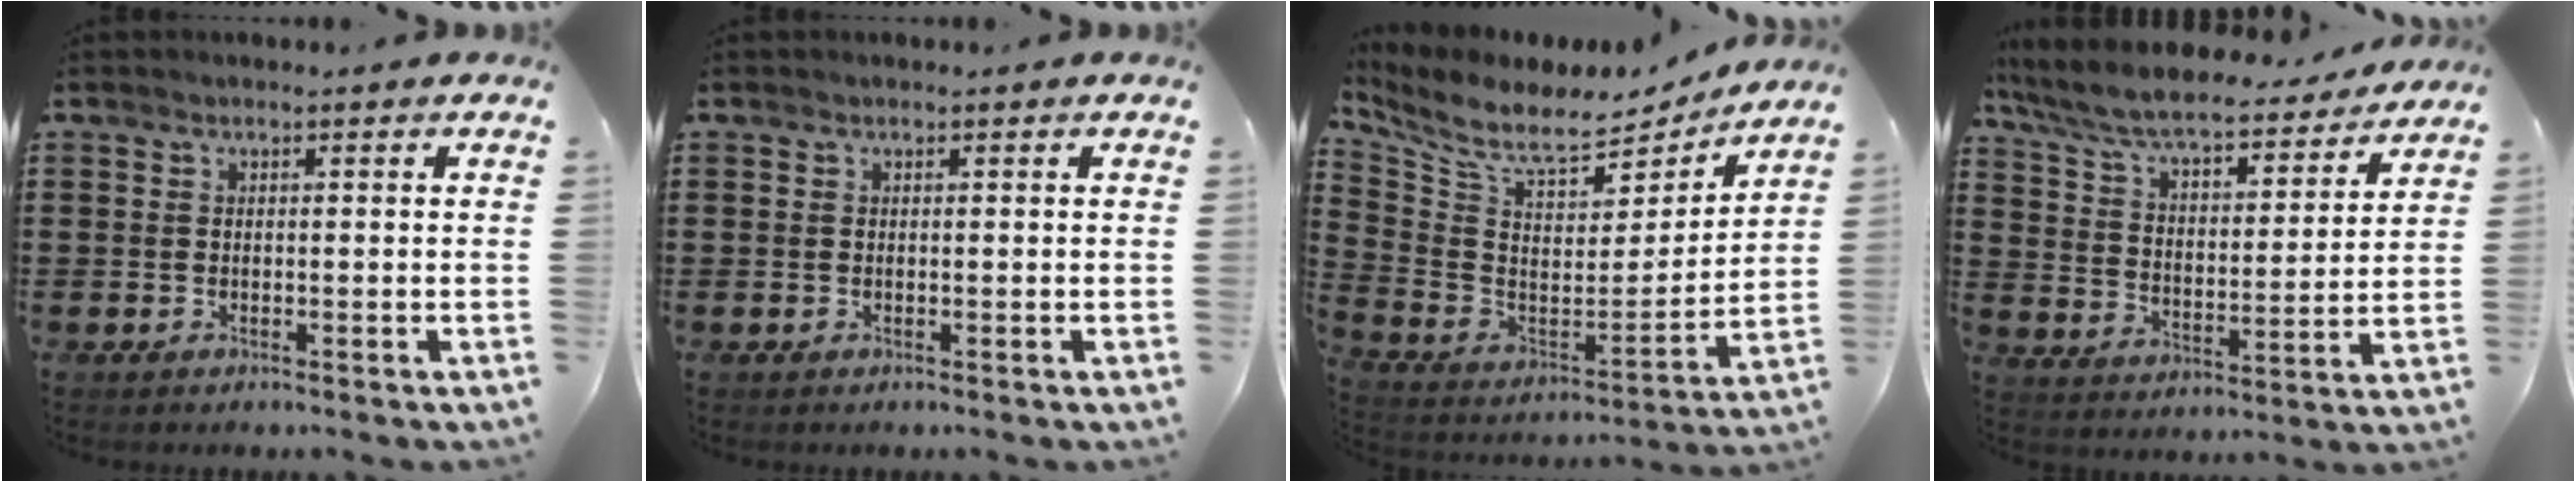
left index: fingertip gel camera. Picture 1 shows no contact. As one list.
[{"total": 0.0}, {"total": 8.9, "force": [7.7, 2.2, 3.9], "torque": [-0.114, -0.054, 0.133]}, {"total": 8.1, "force": [7.3, 0.9, 3.3], "torque": [-0.096, -0.043, 0.124]}]